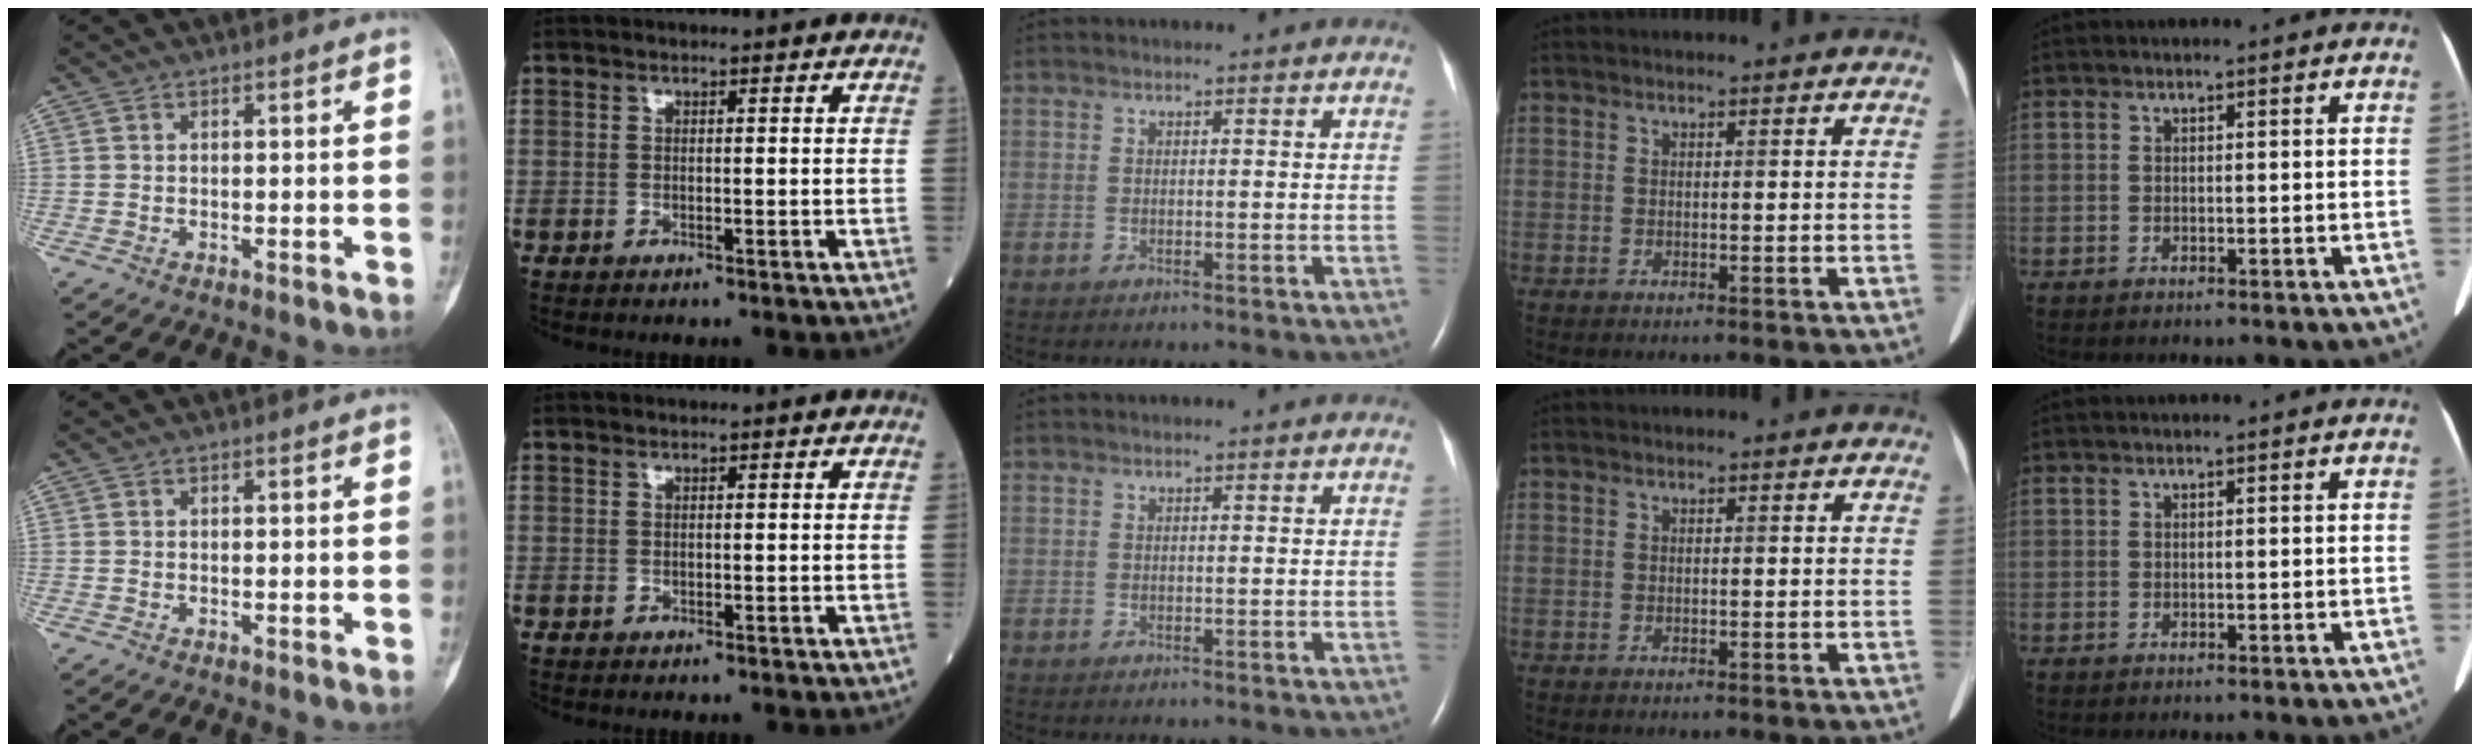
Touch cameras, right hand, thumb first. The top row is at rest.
{}